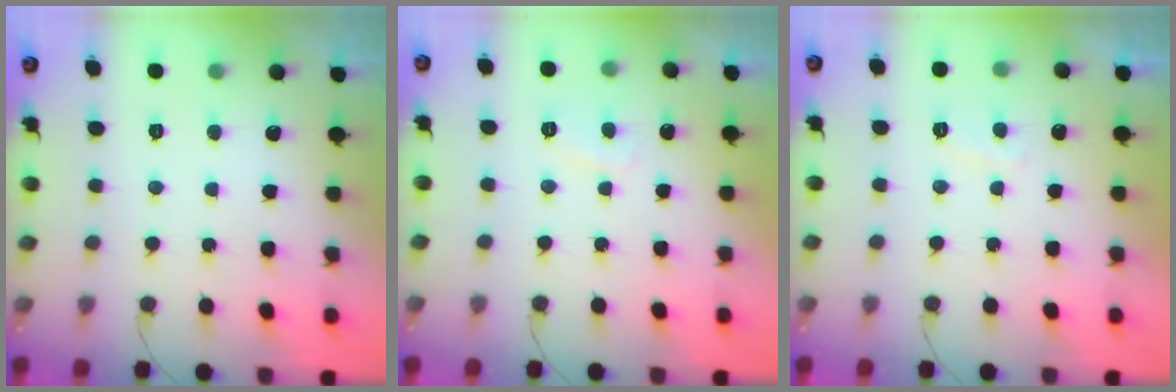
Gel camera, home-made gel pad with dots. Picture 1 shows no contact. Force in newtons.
{"total": 2.1, "press": 2.0, "slide": 0.7}
{"total": 2.4, "press": 2.3, "slide": 0.7}